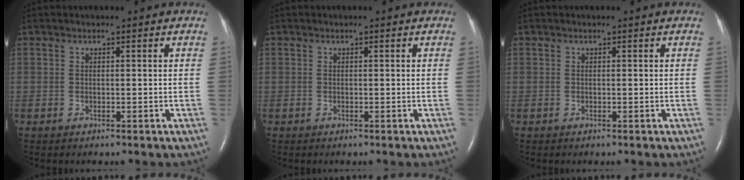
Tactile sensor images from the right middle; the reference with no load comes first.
{"total": 0.0}
{"total": 0.0}